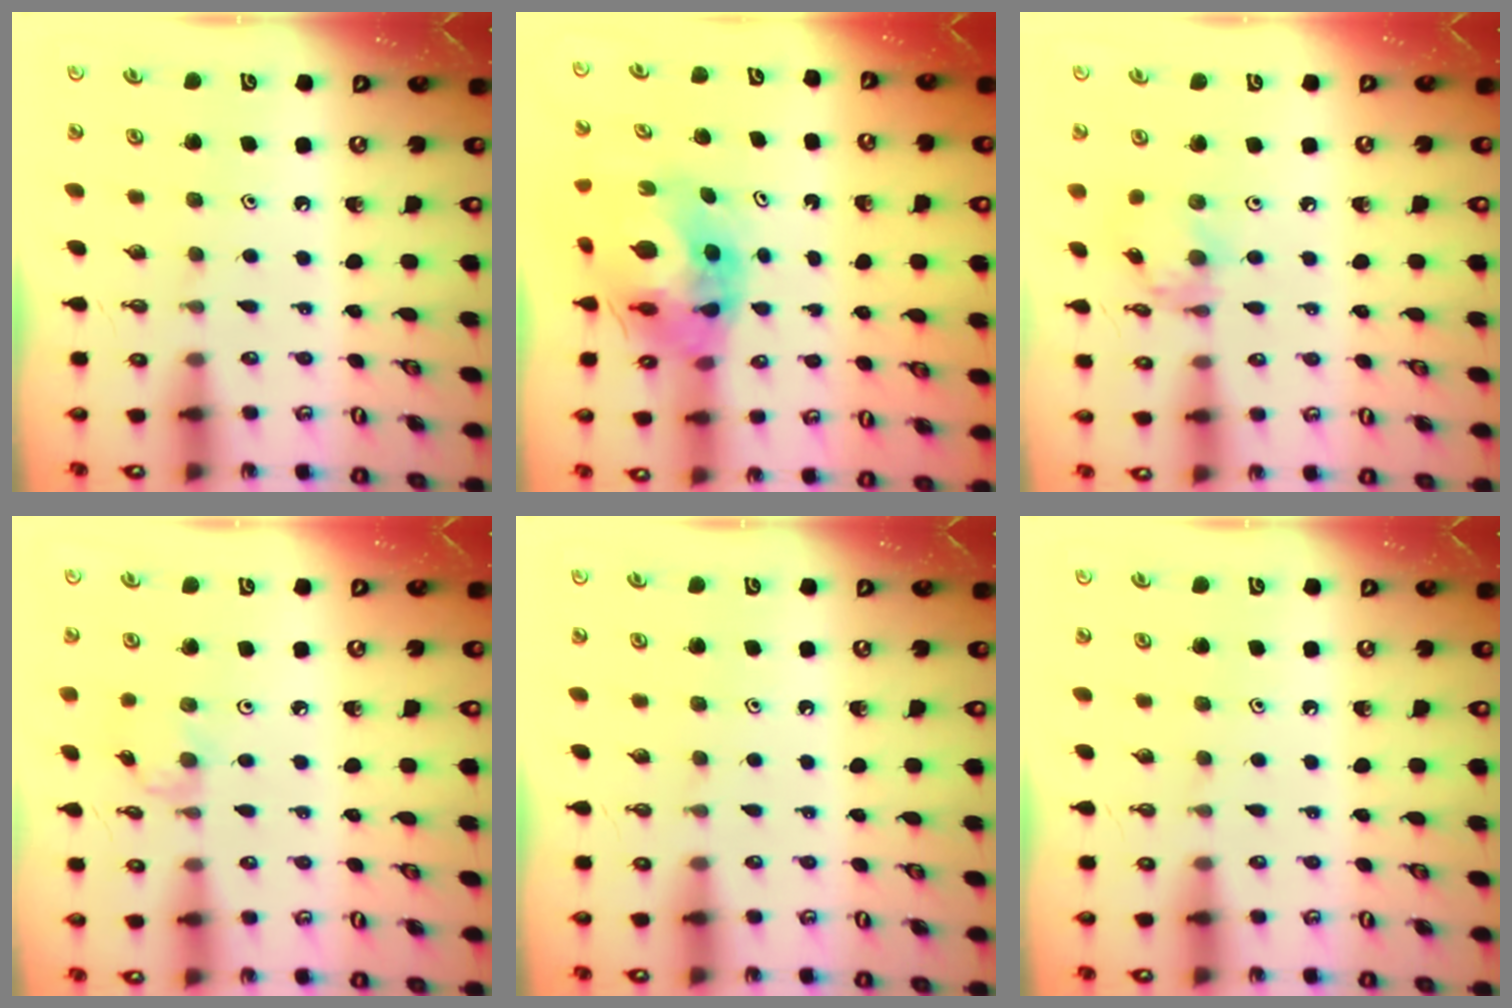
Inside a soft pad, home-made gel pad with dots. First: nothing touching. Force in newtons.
{"total": 11.2, "press": 11.1, "slide": 1.5}
{"total": 5.1, "press": 5.1, "slide": 0.2}
{"total": 0.9, "press": 0.8, "slide": 0.2}
{"total": 0.0}
{"total": 0.0}